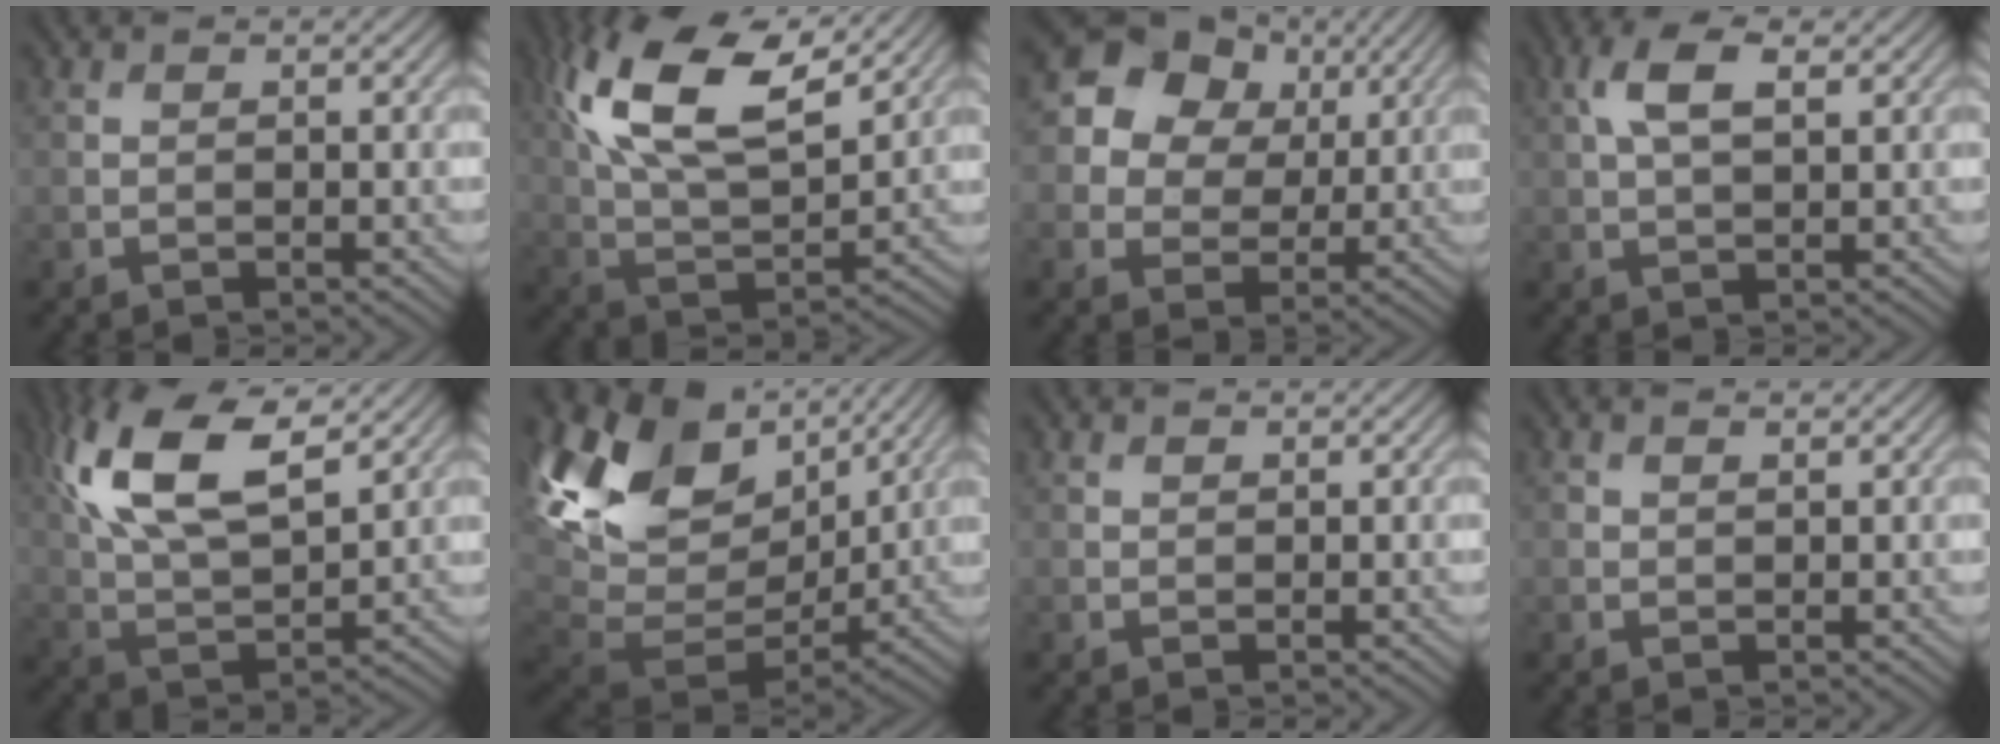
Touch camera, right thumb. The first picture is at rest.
{"total": 15.7, "force": [7.8, 6.8, 11.8], "torque": [-0.258, 0.015, 0.137]}
{"total": 13.6, "force": [5.7, 10.7, 6.2], "torque": [-0.170, 0.044, 0.117]}
{"total": 5.6, "force": [2.1, 2.6, 4.6], "torque": [-0.105, 0.008, 0.037]}
{"total": 14.3, "force": [6.7, 6.2, 11.0], "torque": [-0.248, 0.014, 0.129]}
{"total": 17.2, "force": [5.7, 11.5, 11.5], "torque": [-0.267, -0.011, 0.129]}
{"total": 0.6, "force": [0.4, 0.4, 0.0], "torque": [0.002, -0.002, 0.010]}
{"total": 0.8, "force": [0.7, 0.3, 0.4], "torque": [-0.011, 0.000, 0.013]}